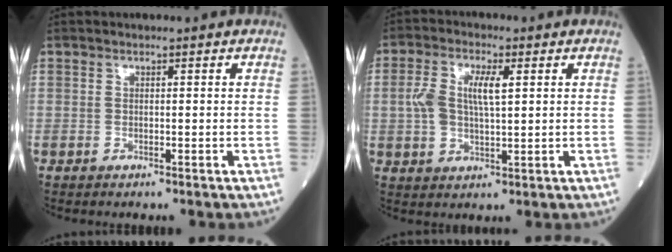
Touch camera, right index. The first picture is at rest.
{"total": 7.0, "force": [1.4, 2.5, 6.4], "torque": [-0.141, 0.016, 0.029]}